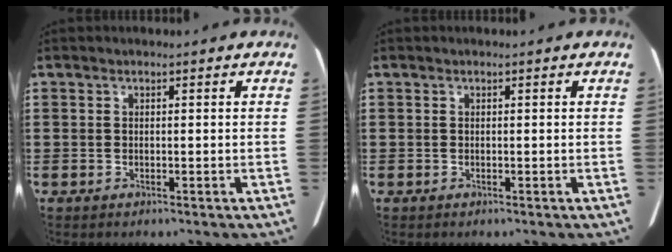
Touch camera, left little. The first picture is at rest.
{"total": 0.0}